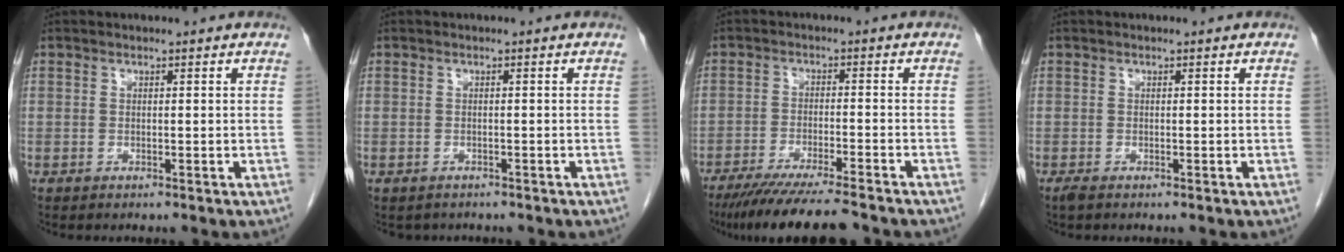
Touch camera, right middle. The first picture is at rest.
{"total": 1.6, "force": [-1.4, 0.9, 0.1], "torque": [-0.008, -0.001, -0.018]}
{"total": 12.2, "force": [-10.4, 0.3, 6.4], "torque": [-0.086, -0.031, -0.162]}
{"total": 0.9, "force": [-0.7, 0.2, 0.5], "torque": [-0.016, -0.004, -0.012]}